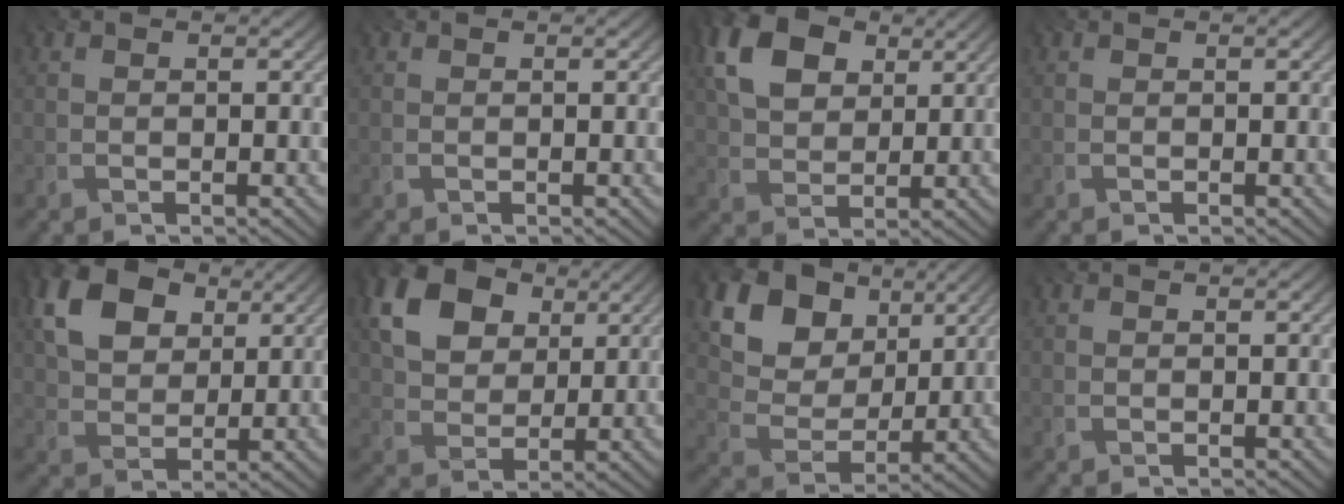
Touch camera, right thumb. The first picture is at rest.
{"total": 0.0}
{"total": 9.5, "force": [3.5, 6.4, 6.2], "torque": [-0.152, 0.013, 0.058]}
{"total": 0.0}
{"total": 10.6, "force": [4.3, 7.1, 6.6], "torque": [-0.152, 0.019, 0.061]}
{"total": 13.2, "force": [5.7, 9.1, 7.7], "torque": [-0.177, 0.021, 0.103]}
{"total": 13.9, "force": [6.4, 9.8, 7.6], "torque": [-0.183, 0.029, 0.116]}
{"total": 0.0}